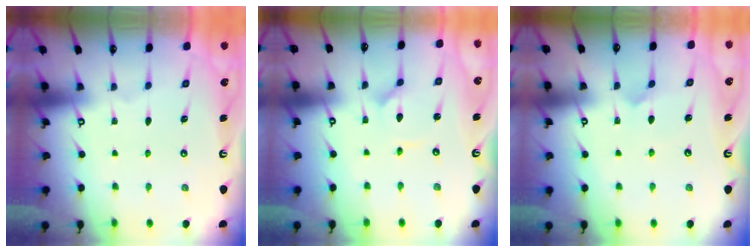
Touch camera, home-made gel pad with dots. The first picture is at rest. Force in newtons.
{"total": 0.9, "press": 0.9, "slide": 0.0}
{"total": 2.8, "press": 2.8, "slide": 0.3}